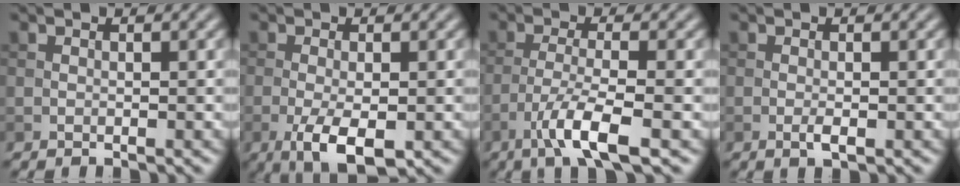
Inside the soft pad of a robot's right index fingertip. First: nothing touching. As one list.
[{"total": 4.4, "force": [-1.7, 1.5, 3.8], "torque": [-0.076, -0.009, -0.029]}, {"total": 5.2, "force": [-2.7, 0.8, 4.3], "torque": [-0.079, 0.000, -0.057]}, {"total": 1.1, "force": [-0.4, 0.3, 1.0], "torque": [-0.022, -0.003, -0.008]}]